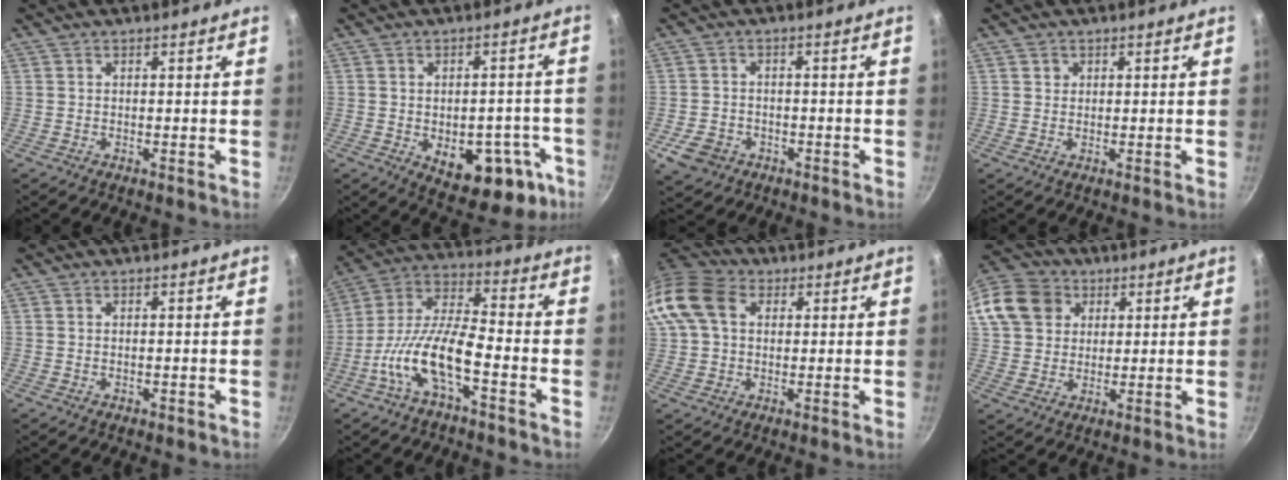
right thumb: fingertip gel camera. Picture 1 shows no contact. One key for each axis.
{"total": 15.4, "fx": -4.7, "fy": 8.9, "fz": 11.7, "tx": -0.109, "ty": 0.000, "tz": -0.049}
{"total": 5.7, "fx": -2.6, "fy": 4.5, "fz": 2.4, "tx": -0.048, "ty": 0.022, "tz": -0.037}
{"total": 1.5, "fx": 0.6, "fy": 1.3, "fz": 0.4, "tx": -0.002, "ty": 0.003, "tz": 0.007}
{"total": 0.5, "fx": -0.2, "fy": 0.3, "fz": 0.4, "tx": -0.004, "ty": 0.002, "tz": -0.002}
{"total": 13.1, "fx": -5.6, "fy": 4.4, "fz": 11.0, "tx": -0.217, "ty": 0.044, "tz": -0.120}
{"total": 13.9, "fx": 3.6, "fy": 10.3, "fz": 8.6, "tx": -0.174, "ty": 0.023, "tz": 0.050}
{"total": 14.8, "fx": 5.3, "fy": 12.1, "fz": 6.8, "tx": -0.130, "ty": 0.017, "tz": 0.091}